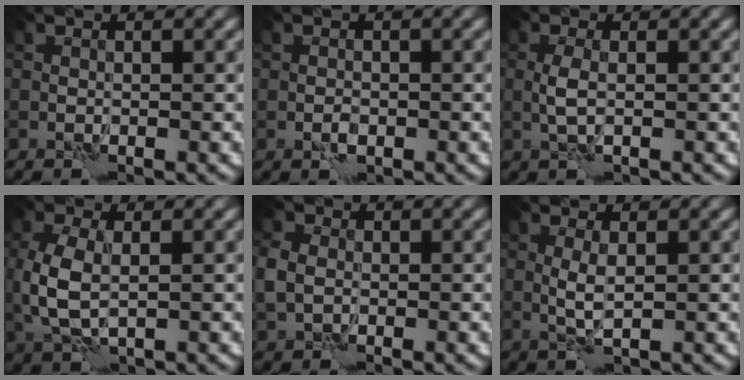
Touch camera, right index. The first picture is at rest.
{"total": 0.9, "force": [-0.2, 0.5, 0.7], "torque": [-0.013, 0.000, -0.005]}
{"total": 1.7, "force": [0.1, 0.3, 1.6], "torque": [-0.036, 0.002, -0.002]}
{"total": 4.8, "force": [0.4, 2.8, 3.9], "torque": [-0.104, -0.005, 0.010]}
{"total": 2.6, "force": [-0.2, 2.1, 1.6], "torque": [-0.042, 0.000, -0.009]}
{"total": 1.9, "force": [0.5, 0.3, 1.9], "torque": [-0.044, 0.000, 0.010]}